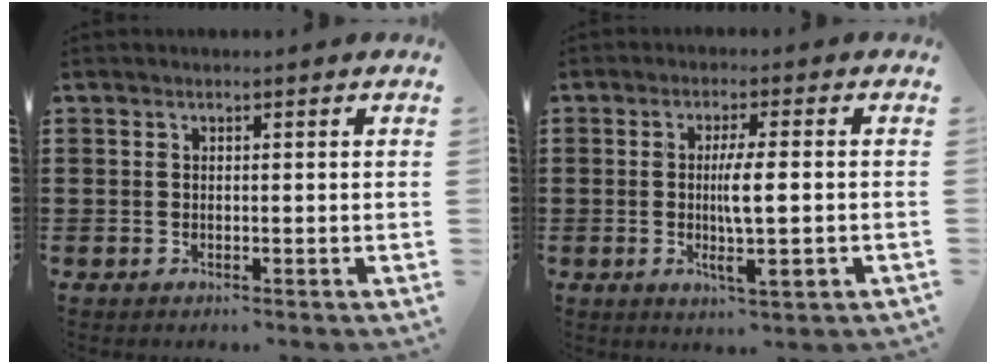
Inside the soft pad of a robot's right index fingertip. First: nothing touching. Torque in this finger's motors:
{"motor_torque": [0.27, -0.19, 0.56, 0.14]}